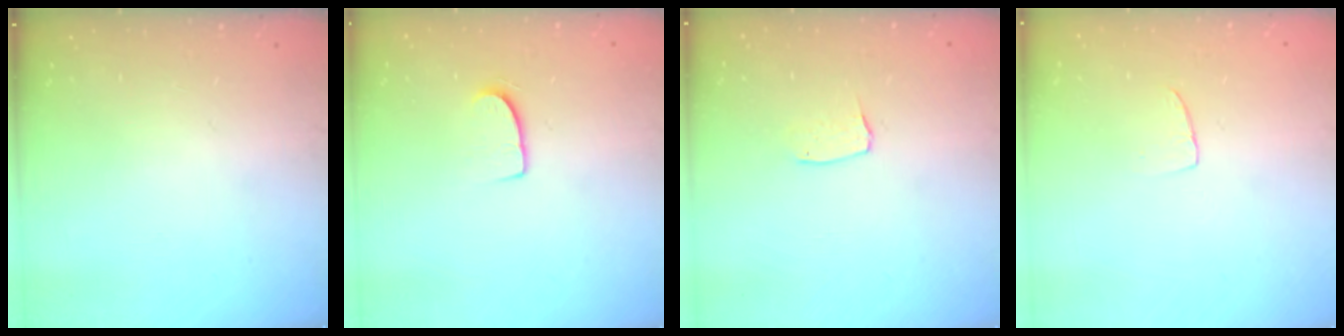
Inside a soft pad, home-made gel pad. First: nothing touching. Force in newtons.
{"total": 7.1, "press": 7.1, "slide": 0.5}
{"total": 3.7, "press": 3.7, "slide": 0.2}
{"total": 4.3, "press": 4.3, "slide": 0.3}